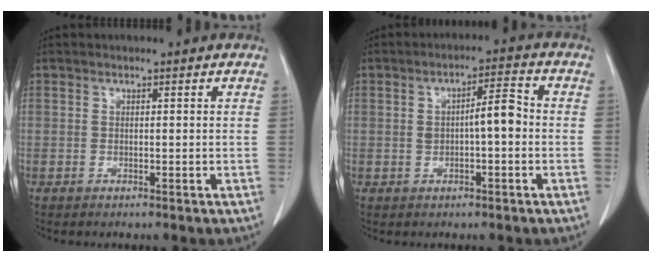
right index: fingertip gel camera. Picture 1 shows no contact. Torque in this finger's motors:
{"motor_torque": [0.15, 0.00, 0.10, 0.05]}